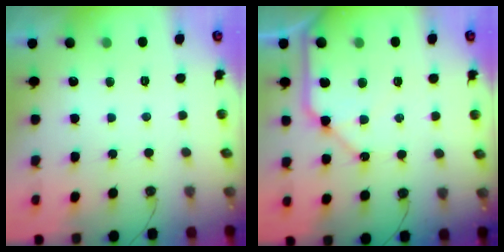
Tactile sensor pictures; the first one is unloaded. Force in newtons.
{"total": 10.4, "press": 10.4, "slide": 1.2}